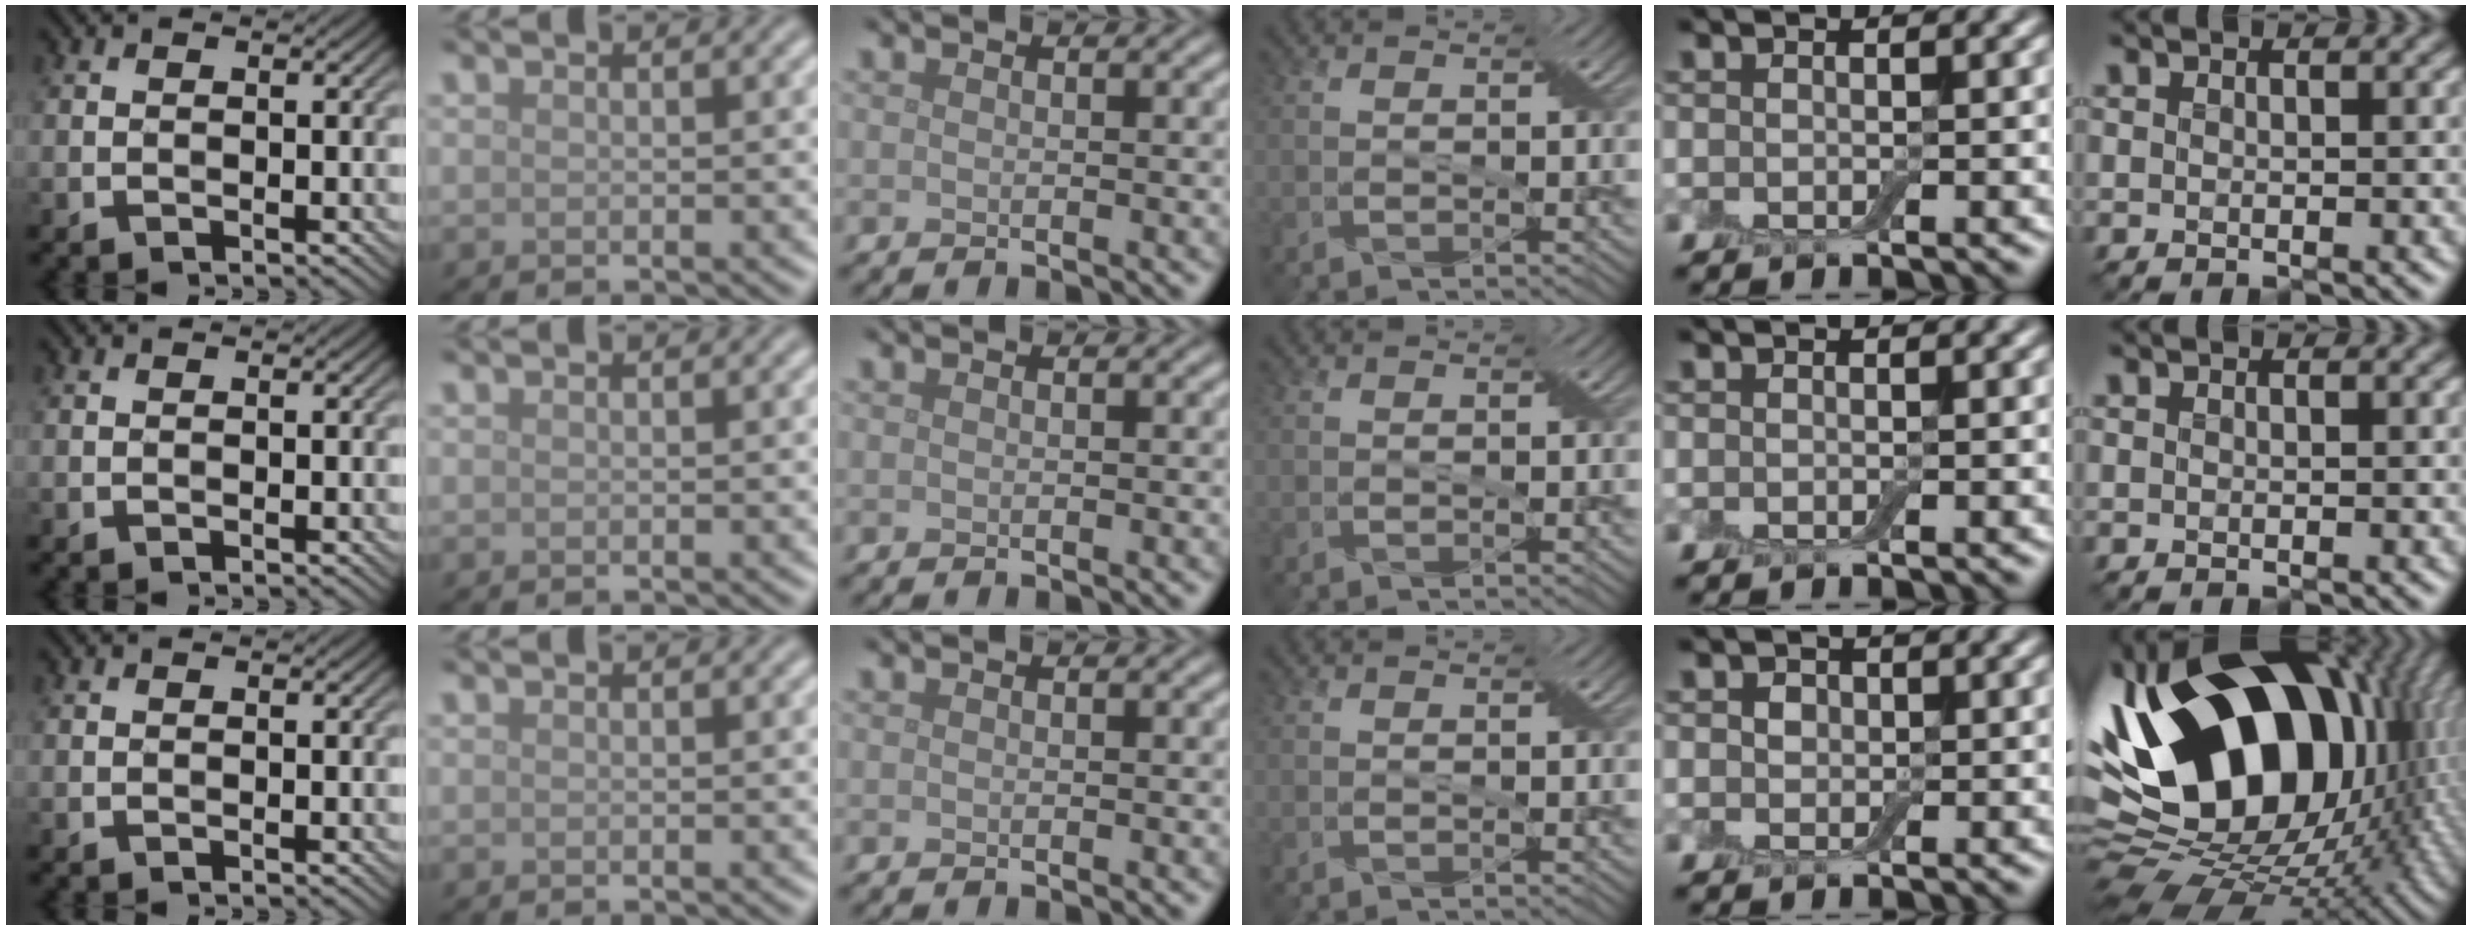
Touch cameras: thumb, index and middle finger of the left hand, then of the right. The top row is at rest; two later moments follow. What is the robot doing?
{"motion": "extract", "object": "drawer"}